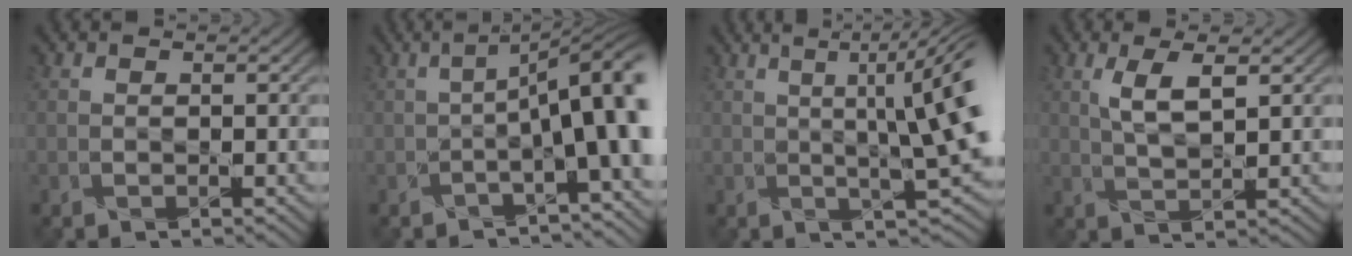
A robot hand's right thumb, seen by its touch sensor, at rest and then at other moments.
{"total": 10.8, "force": [-1.2, 2.8, 10.4], "torque": [-0.125, 0.008, -0.021]}
{"total": 10.6, "force": [1.7, 2.2, 10.3], "torque": [-0.113, 0.015, 0.031]}
{"total": 4.1, "force": [1.6, 1.4, 3.5], "torque": [-0.076, -0.006, 0.037]}